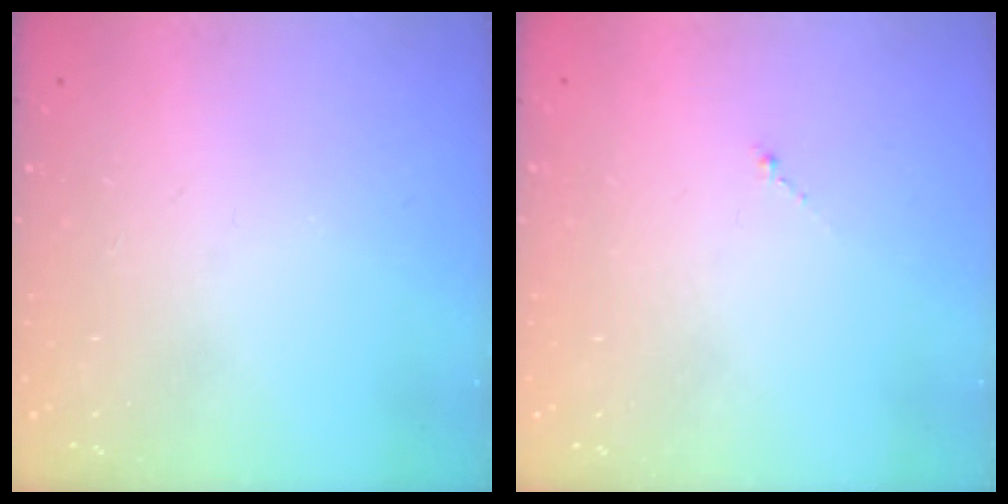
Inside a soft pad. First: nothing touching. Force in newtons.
{"total": 0.0}